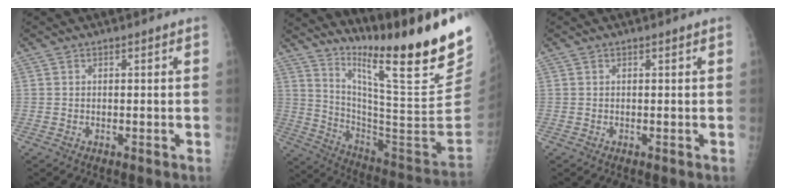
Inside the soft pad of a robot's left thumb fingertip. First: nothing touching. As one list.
[{"total": 27.3, "force": [19.0, 1.9, 19.5], "torque": [-0.278, -0.130, 0.297]}, {"total": 0.0}]